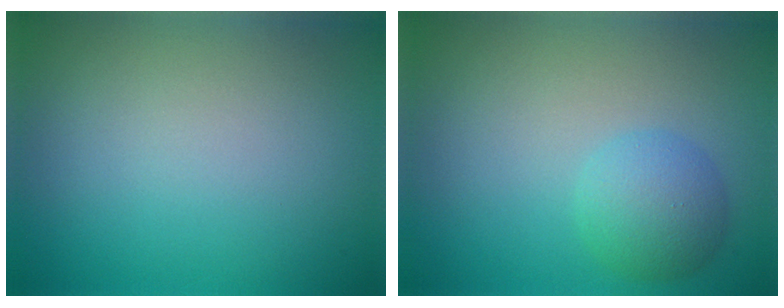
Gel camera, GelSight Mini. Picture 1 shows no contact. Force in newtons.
{"total": 3.2, "press": 3.2, "slide": 0.2}